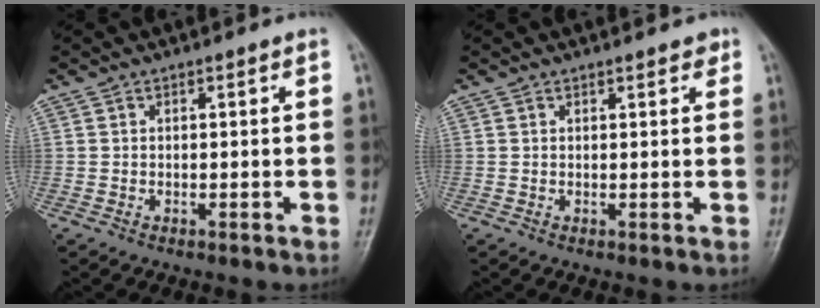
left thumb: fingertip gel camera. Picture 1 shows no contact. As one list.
[{"total": 1.5, "force": [1.1, 0.7, 0.8], "torque": [-0.004, -0.004, 0.010]}]